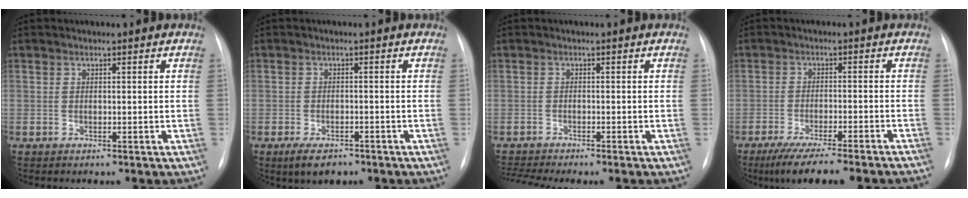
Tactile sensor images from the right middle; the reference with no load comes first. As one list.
[{"total": 4.2, "force": [-2.8, 1.9, 2.4], "torque": [-0.045, -0.005, -0.039]}, {"total": 4.4, "force": [-4.0, -0.7, 1.7], "torque": [-0.030, -0.007, -0.064]}, {"total": 12.4, "force": [-10.3, 0.3, 6.9], "torque": [-0.090, -0.026, -0.155]}]